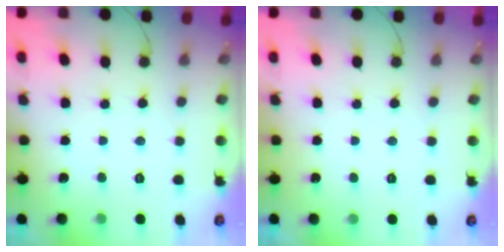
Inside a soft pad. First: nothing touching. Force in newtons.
{"total": 2.3, "press": 2.3, "slide": 0.4}